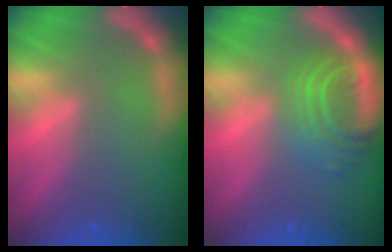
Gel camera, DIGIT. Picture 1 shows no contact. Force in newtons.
{"total": 6.6}